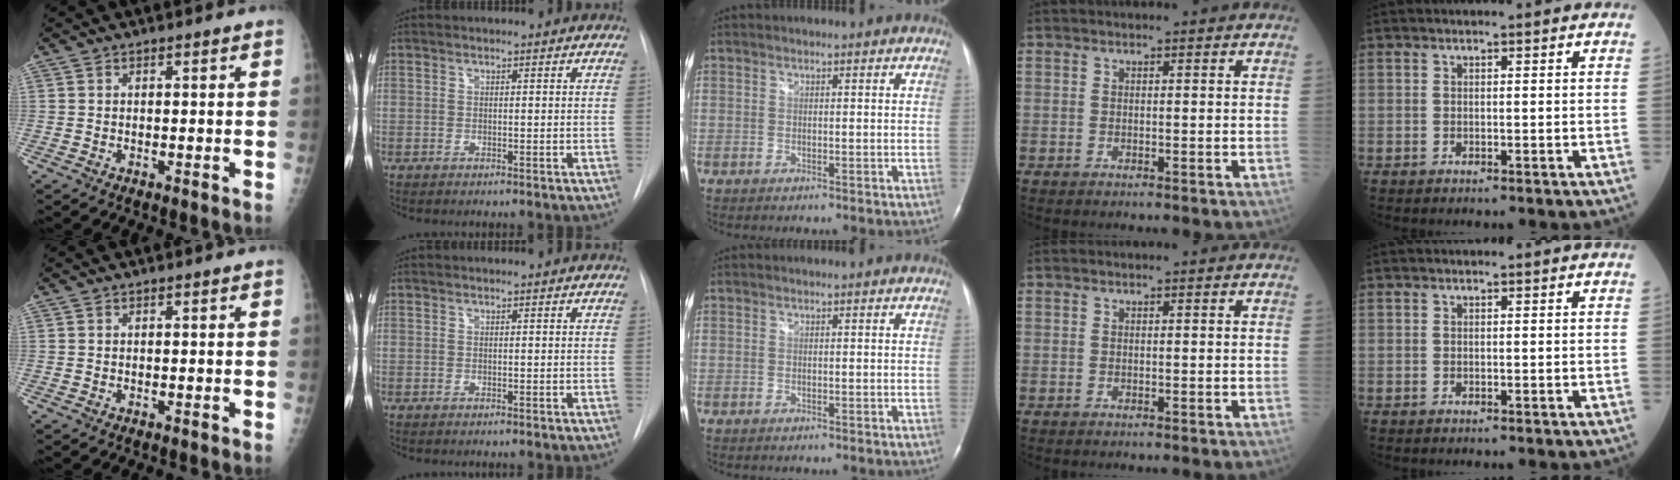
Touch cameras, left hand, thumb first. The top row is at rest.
{}